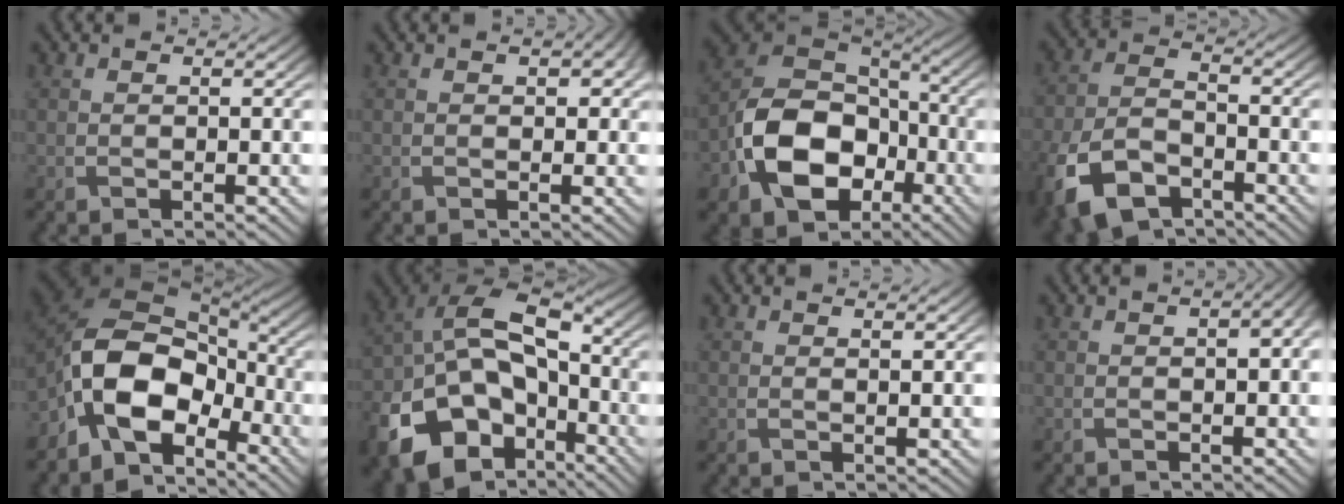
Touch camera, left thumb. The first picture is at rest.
{"total": 2.0, "force": [0.7, 1.1, 1.5], "torque": [-0.021, -0.001, 0.015]}
{"total": 13.5, "force": [-4.6, 9.5, 8.3], "torque": [-0.169, -0.019, -0.099]}
{"total": 11.0, "force": [-6.6, 5.8, 6.6], "torque": [-0.161, -0.028, -0.130]}
{"total": 12.2, "force": [-5.1, 7.4, 8.3], "torque": [-0.159, -0.002, -0.113]}
{"total": 18.7, "force": [-7.9, 12.8, 11.1], "torque": [-0.253, -0.039, -0.120]}
{"total": 1.1, "force": [0.7, 0.1, 0.7], "torque": [-0.012, 0.003, 0.011]}
{"total": 2.8, "force": [0.3, 0.8, 2.6], "torque": [-0.039, 0.004, 0.009]}